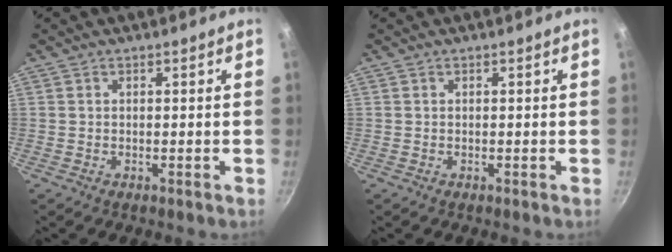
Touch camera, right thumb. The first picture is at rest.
{"total": 0.0}